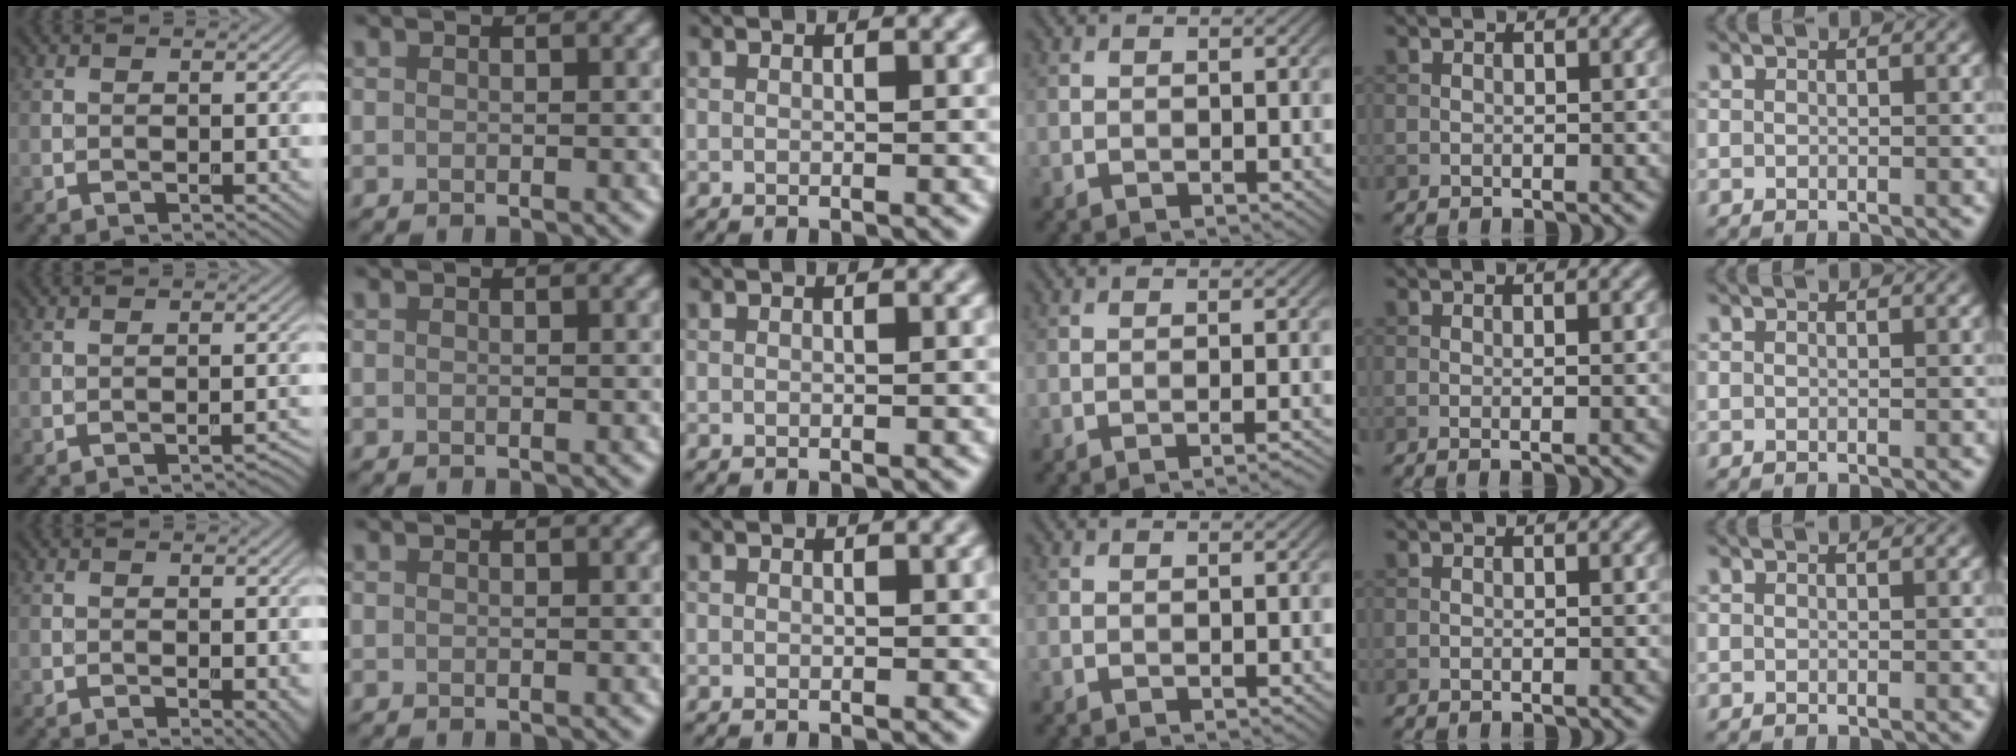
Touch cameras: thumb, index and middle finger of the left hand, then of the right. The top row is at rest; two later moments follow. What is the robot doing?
{"motion": "screw", "object": "dispenser bottle"}